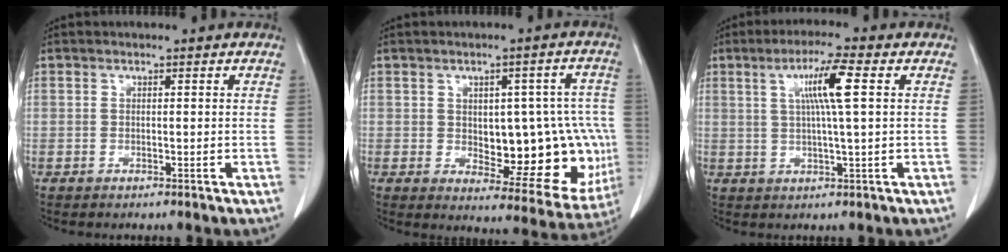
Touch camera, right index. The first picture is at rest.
{"total": 15.9, "force": [-1.2, 7.4, 14.0], "torque": [-0.148, 0.021, 0.010]}
{"total": 7.0, "force": [1.9, -0.5, 6.8], "torque": [-0.122, 0.004, 0.035]}